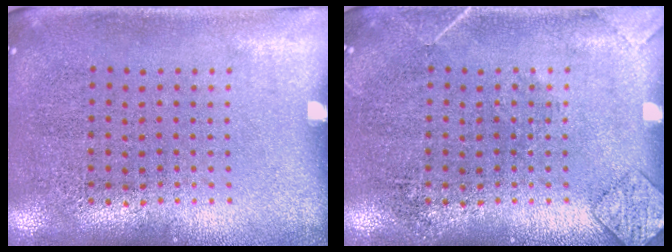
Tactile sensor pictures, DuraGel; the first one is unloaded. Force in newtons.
{"total": 1.6, "press": 1.6, "slide": 0.2}